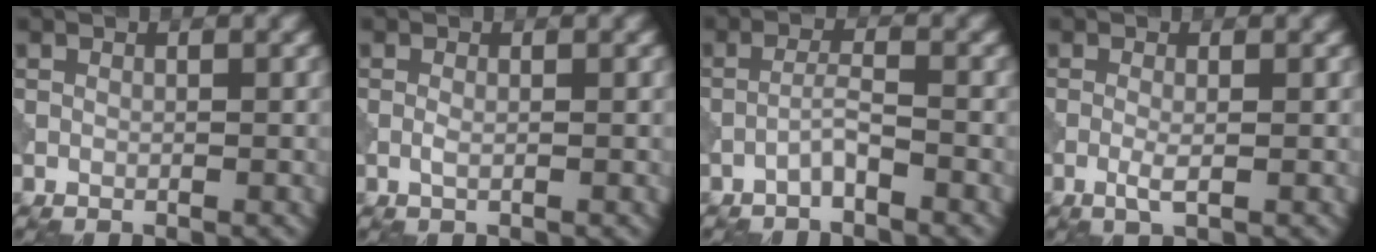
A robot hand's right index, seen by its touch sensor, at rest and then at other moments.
{"total": 0.7, "force": [-0.2, 0.2, 0.7], "torque": [-0.017, -0.002, -0.005]}
{"total": 1.8, "force": [-1.3, 0.1, 1.2], "torque": [-0.022, 0.011, -0.031]}
{"total": 1.5, "force": [-0.4, 0.3, 1.4], "torque": [-0.030, -0.002, -0.011]}